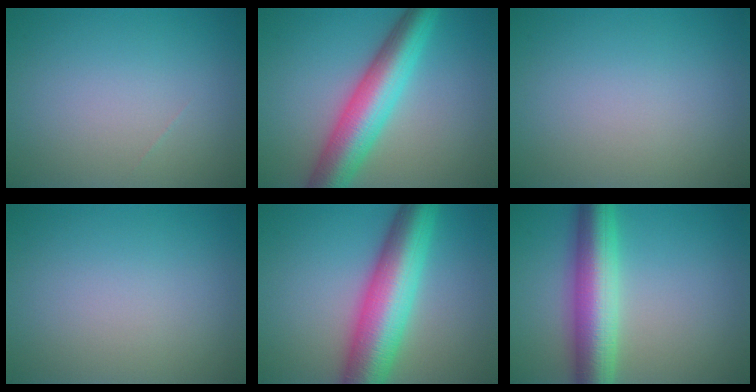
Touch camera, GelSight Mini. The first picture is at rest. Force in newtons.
{"total": 7.9, "press": 7.9, "slide": 0.1}
{"total": 0.0}
{"total": 0.0}
{"total": 10.1, "press": 10.1, "slide": 0.1}
{"total": 7.8, "press": 7.8, "slide": 0.1}